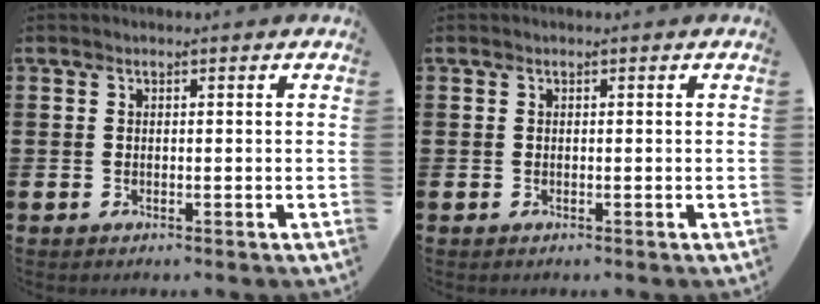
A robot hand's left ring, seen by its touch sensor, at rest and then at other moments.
{"total": 0.0}